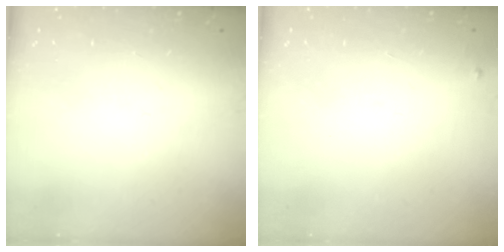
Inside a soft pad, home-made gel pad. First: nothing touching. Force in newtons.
{"total": 3.2, "press": 3.2, "slide": 0.2}